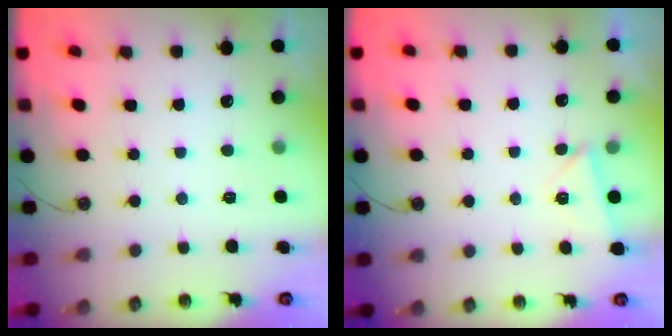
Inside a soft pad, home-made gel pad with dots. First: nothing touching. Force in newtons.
{"total": 3.8, "press": 3.2, "slide": 2.1}